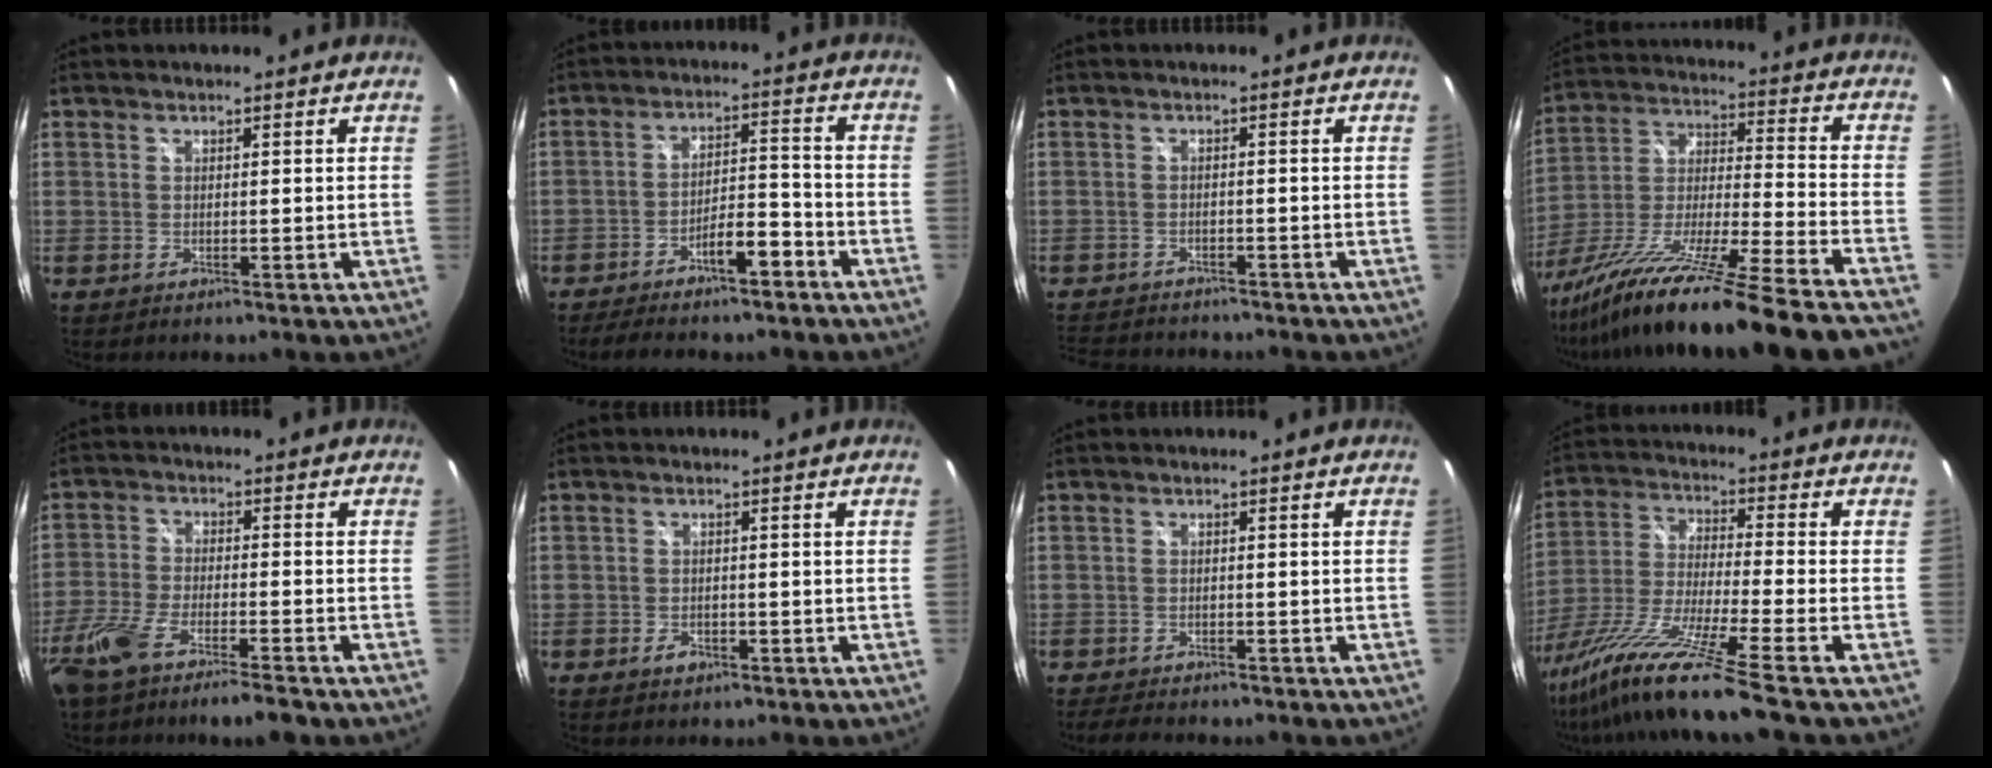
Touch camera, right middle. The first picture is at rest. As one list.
[{"total": 8.4, "force": [-6.3, 2.0, 5.2], "torque": [-0.095, 0.020, -0.096]}, {"total": 9.4, "force": [-8.4, 3.1, 2.8], "torque": [-0.078, -0.009, -0.129]}, {"total": 30.2, "force": [-24.5, -1.6, 17.5], "torque": [-0.279, -0.081, -0.405]}, {"total": 11.1, "force": [-8.4, 1.6, 7.1], "torque": [-0.167, -0.030, -0.158]}, {"total": 2.0, "force": [-1.2, 1.2, 0.9], "torque": [-0.017, 0.000, -0.019]}, {"total": 5.0, "force": [-4.5, 1.4, 1.8], "torque": [-0.046, -0.013, -0.069]}, {"total": 17.5, "force": [-13.8, -2.1, 10.7], "torque": [-0.211, -0.049, -0.251]}]